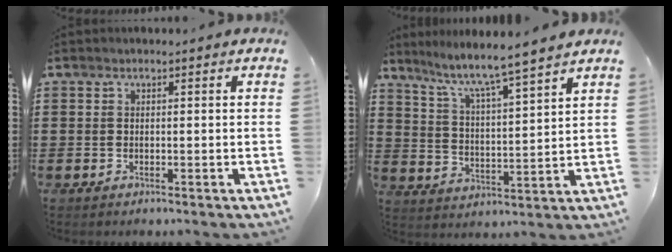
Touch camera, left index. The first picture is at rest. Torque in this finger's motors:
{"motor_torque": [1.11, 1.03, 0.77, 0.19]}